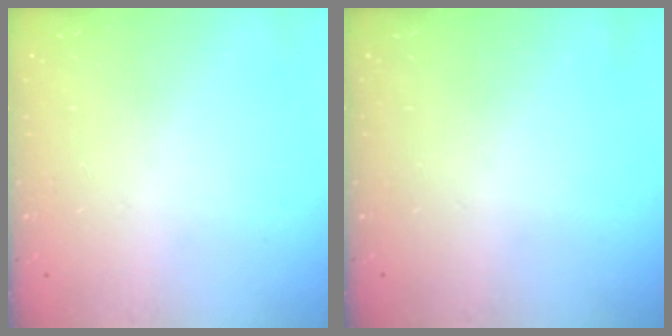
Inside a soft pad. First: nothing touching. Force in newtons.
{"total": 0.0}